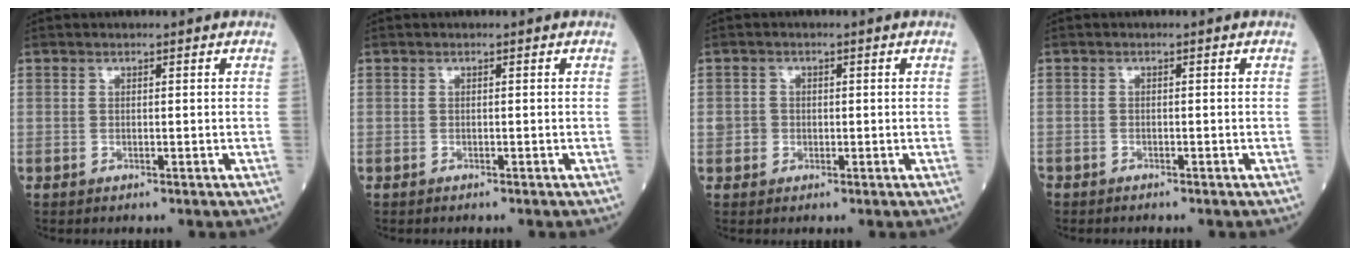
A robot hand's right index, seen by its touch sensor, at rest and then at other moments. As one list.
[{"total": 0.0}, {"total": 2.1, "force": [-0.2, 2.0, 0.4], "torque": [0.002, 0.007, -0.003]}, {"total": 1.4, "force": [-1.3, 0.5, 0.4], "torque": [-0.010, -0.001, -0.021]}]